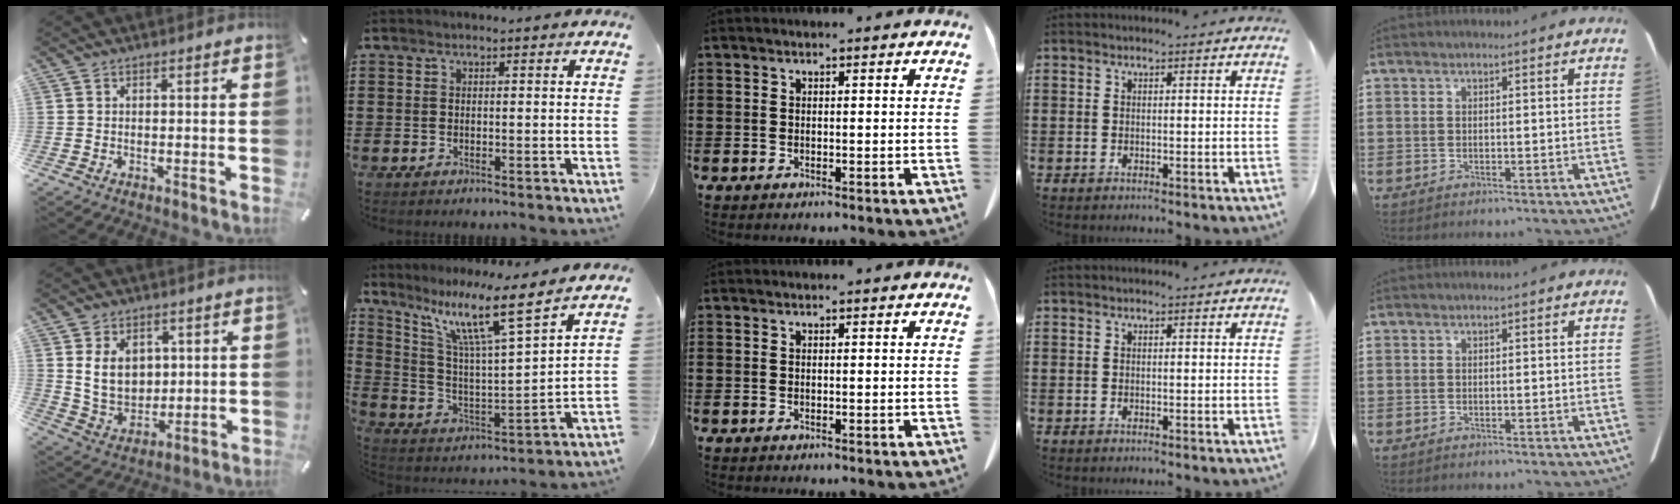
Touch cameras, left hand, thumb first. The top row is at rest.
{"thumb": {"total": 9.6, "force": [2.9, 7.9, 4.6], "torque": [-0.094, -0.008, 0.053]}, "index": {"total": 11.6, "force": [8.2, 0.6, 8.2], "torque": [-0.179, -0.045, 0.131]}}